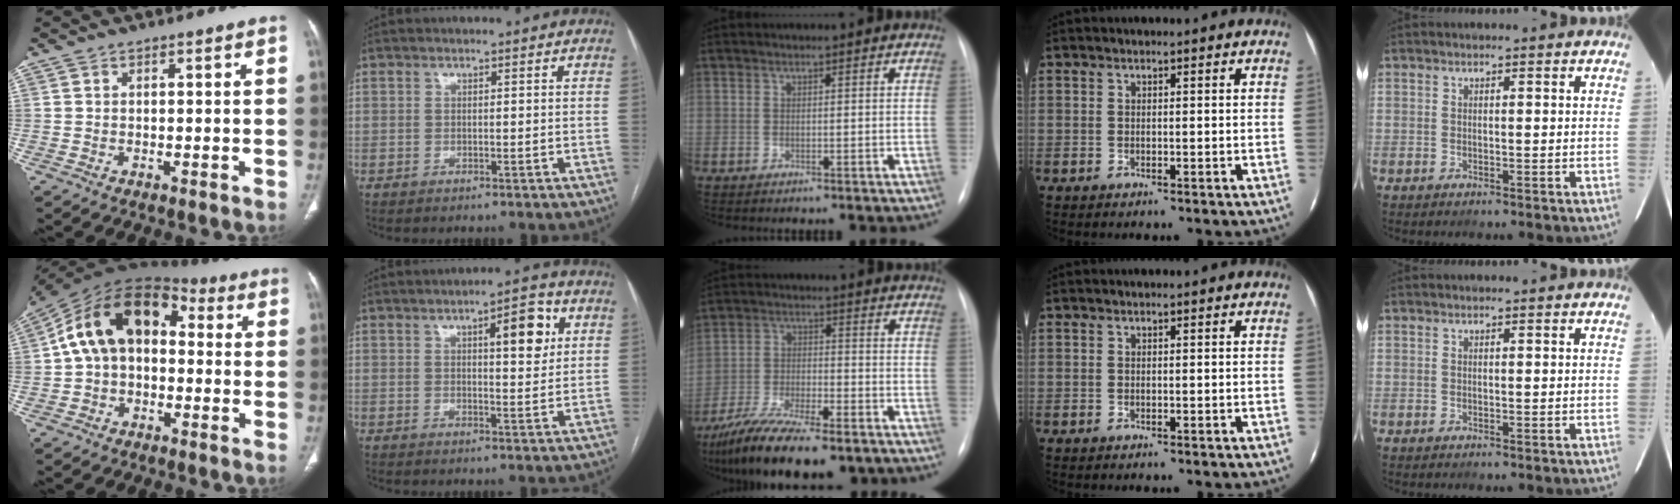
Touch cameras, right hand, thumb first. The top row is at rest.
{"thumb": {"total": 15.7, "force": [1.2, 10.6, 11.5], "torque": [-0.181, 0.050, 0.006]}, "index": {"total": 7.2, "force": [2.6, 1.9, 6.4], "torque": [-0.089, 0.007, 0.033]}, "middle": {"total": 15.5, "force": [-11.7, 4.2, 9.2], "torque": [-0.167, -0.020, -0.195]}}